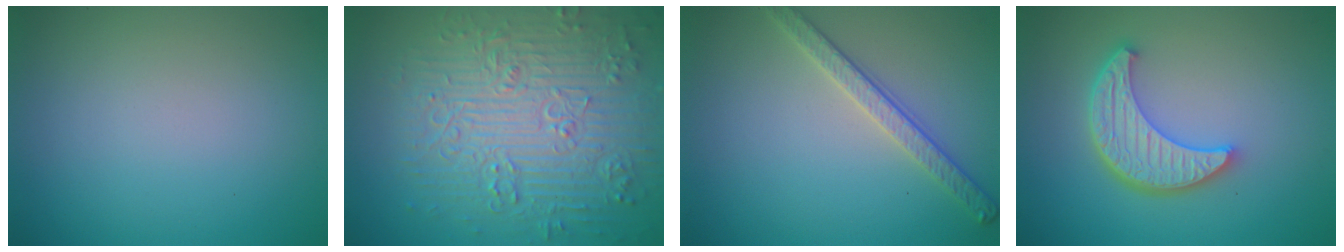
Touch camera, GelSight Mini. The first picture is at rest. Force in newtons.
{"total": 9.3, "press": 6.8, "slide": 6.3}
{"total": 2.8, "press": 2.7, "slide": 0.8}
{"total": 5.5, "press": 4.2, "slide": 3.6}